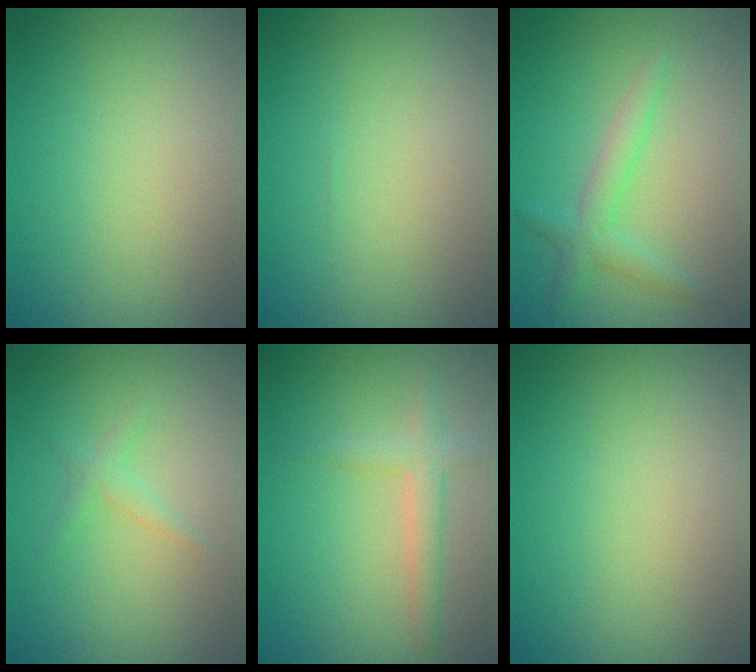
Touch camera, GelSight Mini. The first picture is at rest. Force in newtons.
{"total": 0.0}
{"total": 2.2, "press": 2.2, "slide": 0.1}
{"total": 1.1, "press": 1.1, "slide": 0.0}
{"total": 2.2, "press": 2.2, "slide": 0.1}
{"total": 0.0}